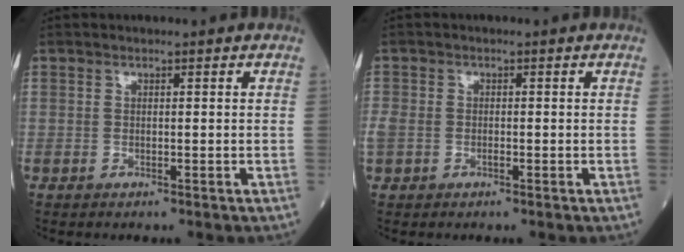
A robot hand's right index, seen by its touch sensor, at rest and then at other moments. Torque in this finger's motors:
{"motor_torque": [0.68, -0.45, 0.35, 0.06]}